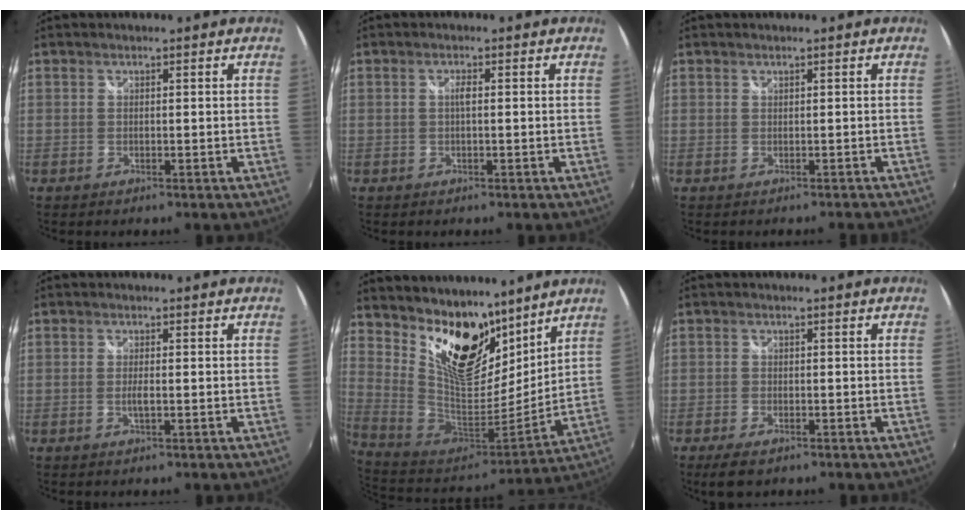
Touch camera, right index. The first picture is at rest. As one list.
[{"total": 1.2, "force": [0.0, 0.2, 1.2], "torque": [-0.023, 0.002, -0.002]}, {"total": 0.7, "force": [-0.4, 0.6, 0.1], "torque": [0.004, 0.004, -0.001]}, {"total": 1.7, "force": [-0.4, 0.1, 1.6], "torque": [-0.032, -0.004, -0.008]}, {"total": 19.7, "force": [12.3, 9.6, 12.0], "torque": [-0.228, 0.001, 0.227]}, {"total": 4.5, "force": [-3.1, 1.9, 2.6], "torque": [-0.062, -0.018, -0.055]}]